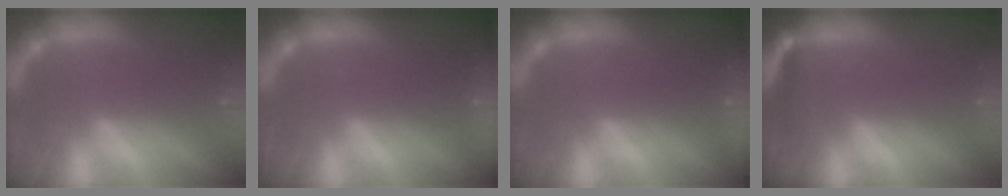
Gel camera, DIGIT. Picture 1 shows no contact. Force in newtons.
{"total": 5.0}
{"total": 4.5}
{"total": 4.0}